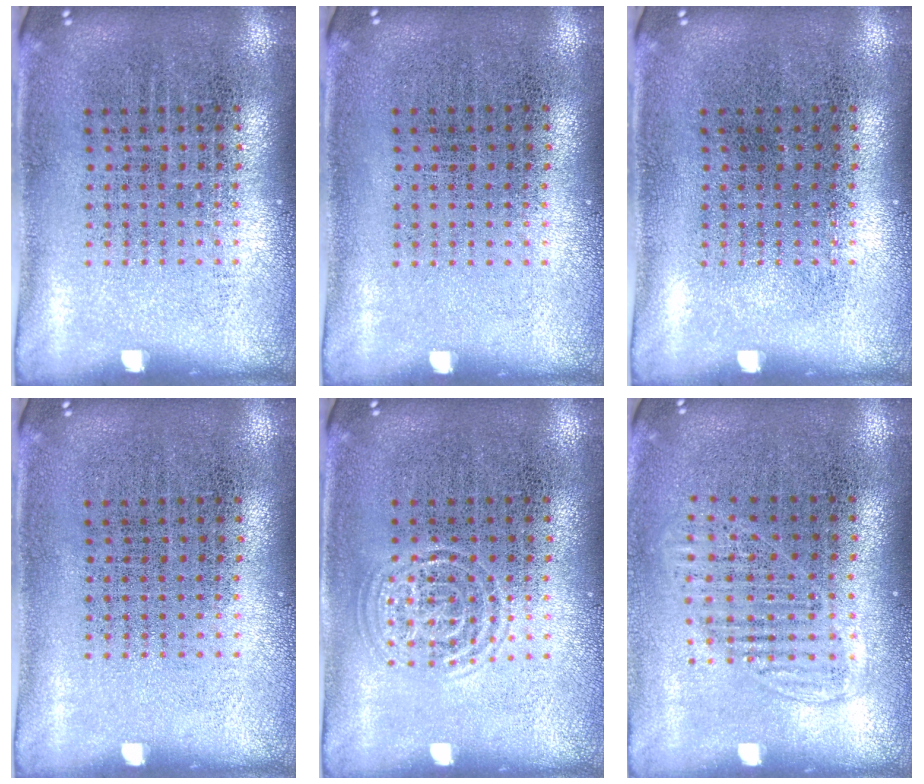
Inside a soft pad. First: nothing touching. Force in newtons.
{"total": 0.0}
{"total": 0.0}
{"total": 0.0}
{"total": 1.5, "press": 1.4, "slide": 0.1}
{"total": 1.4, "press": 1.2, "slide": 0.7}